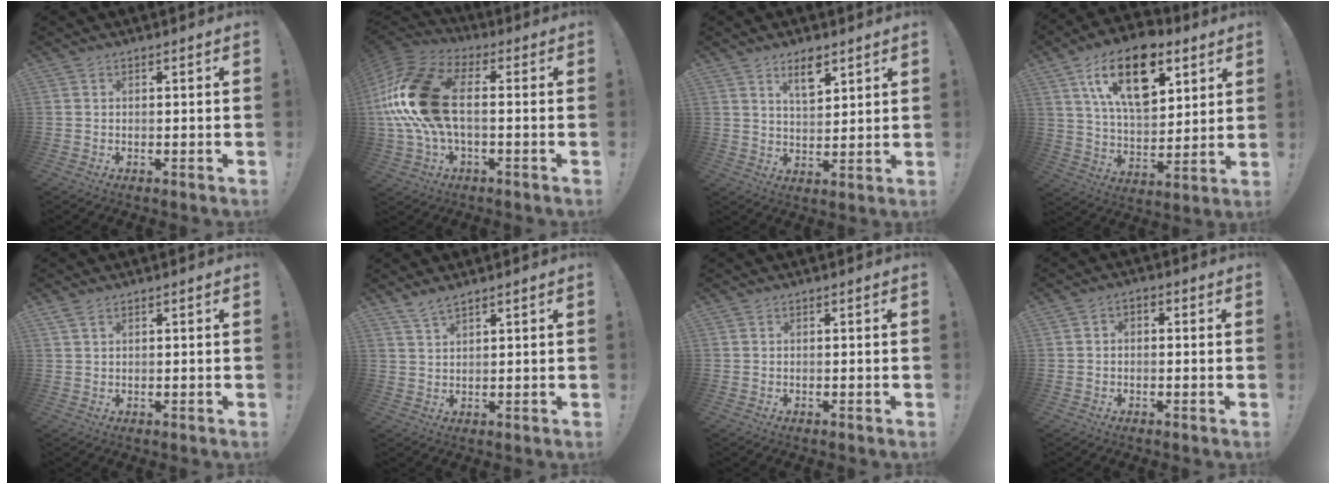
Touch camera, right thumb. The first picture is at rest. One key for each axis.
{"total": 21.2, "fx": 0.1, "fy": 11.7, "fz": 17.7, "tx": -0.350, "ty": 0.027, "tz": 0.013}
{"total": 7.4, "fx": 4.9, "fy": 3.1, "fz": 4.6, "tx": -0.066, "ty": -0.025, "tz": 0.083}
{"total": 19.8, "fx": 10.0, "fy": 10.8, "fz": 13.1, "tx": -0.217, "ty": -0.032, "tz": 0.177}
{"total": 2.1, "fx": 1.4, "fy": 0.9, "fz": 1.3, "tx": -0.022, "ty": -0.003, "tz": 0.025}
{"total": 3.5, "fx": 3.0, "fy": 0.5, "fz": 1.8, "tx": -0.035, "ty": -0.019, "tz": 0.054}
{"total": 0.0}
{"total": 2.1, "fx": -1.4, "fy": 1.1, "fz": 1.1, "tx": -0.022, "ty": 0.013, "tz": -0.025}